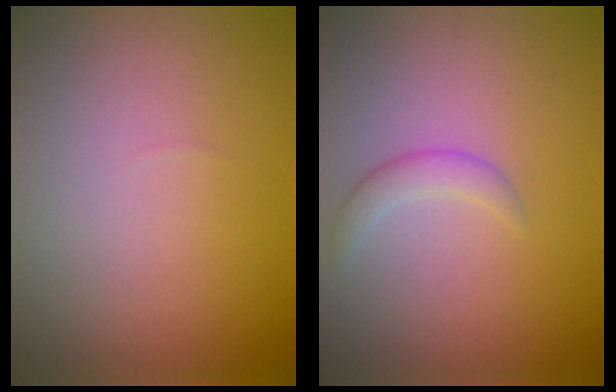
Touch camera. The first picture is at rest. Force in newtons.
{"total": 1.6, "press": 1.6, "slide": 0.1}